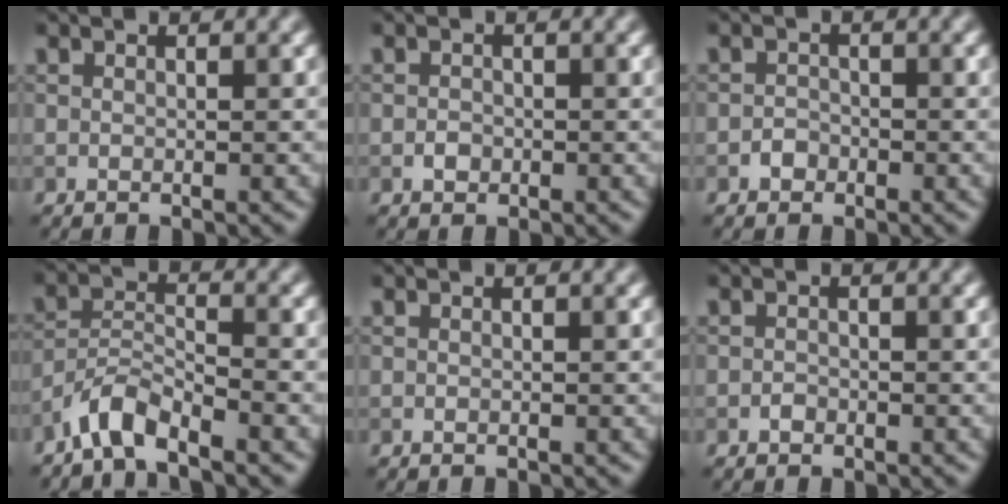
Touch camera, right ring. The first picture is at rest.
{"total": 0.9, "force": [-0.4, 0.8, 0.4], "torque": [-0.006, 0.000, -0.008]}
{"total": 1.1, "force": [-0.7, 0.9, 0.2], "torque": [-0.001, 0.004, -0.012]}
{"total": 3.7, "force": [-3.2, 0.6, 1.7], "torque": [-0.032, 0.008, -0.072]}
{"total": 0.0}
{"total": 0.7, "force": [-0.5, 0.4, 0.2], "torque": [-0.003, 0.000, -0.009]}